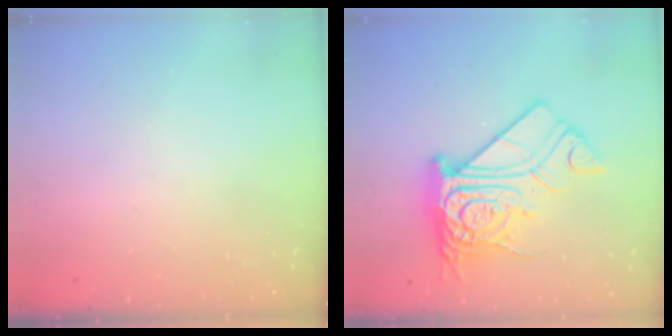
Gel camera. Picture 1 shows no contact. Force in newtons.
{"total": 22.6, "press": 22.5, "slide": 2.5}